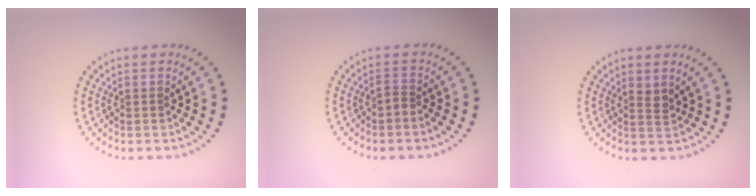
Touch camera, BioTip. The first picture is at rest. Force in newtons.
{"total": 0.7, "press": 0.4, "slide": 0.5}
{"total": 1.0, "press": 0.8, "slide": 0.7}